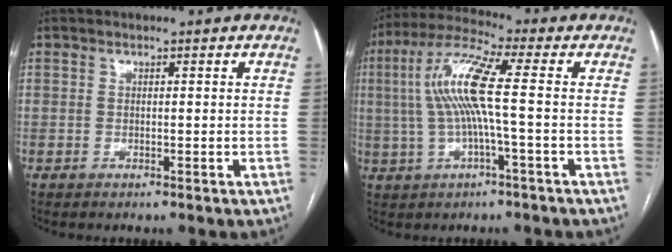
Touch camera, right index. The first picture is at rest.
{"total": 10.3, "force": [0.6, 0.8, 10.3], "torque": [-0.220, 0.021, 0.008]}